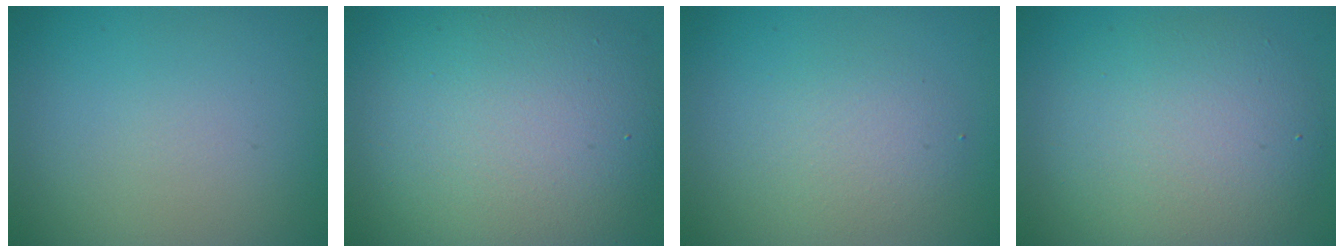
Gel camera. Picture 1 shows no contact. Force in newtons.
{"total": 10.7, "press": 10.7, "slide": 0.5}
{"total": 2.4, "press": 2.4, "slide": 0.2}
{"total": 6.4, "press": 6.4, "slide": 0.4}